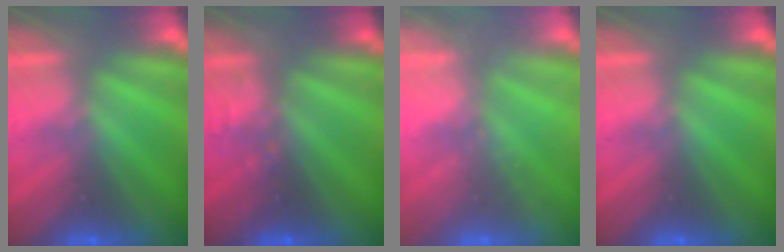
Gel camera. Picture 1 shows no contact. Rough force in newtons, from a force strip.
{"total": 2.9}
{"total": 1.9}
{"total": 0.0}